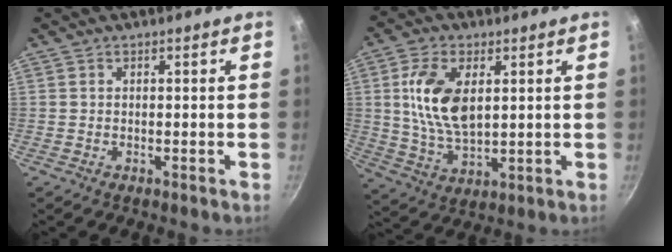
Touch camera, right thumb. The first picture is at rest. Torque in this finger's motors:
{"motor_torque": [0.57, 0.66, 1.33, 0.00, 0.14]}